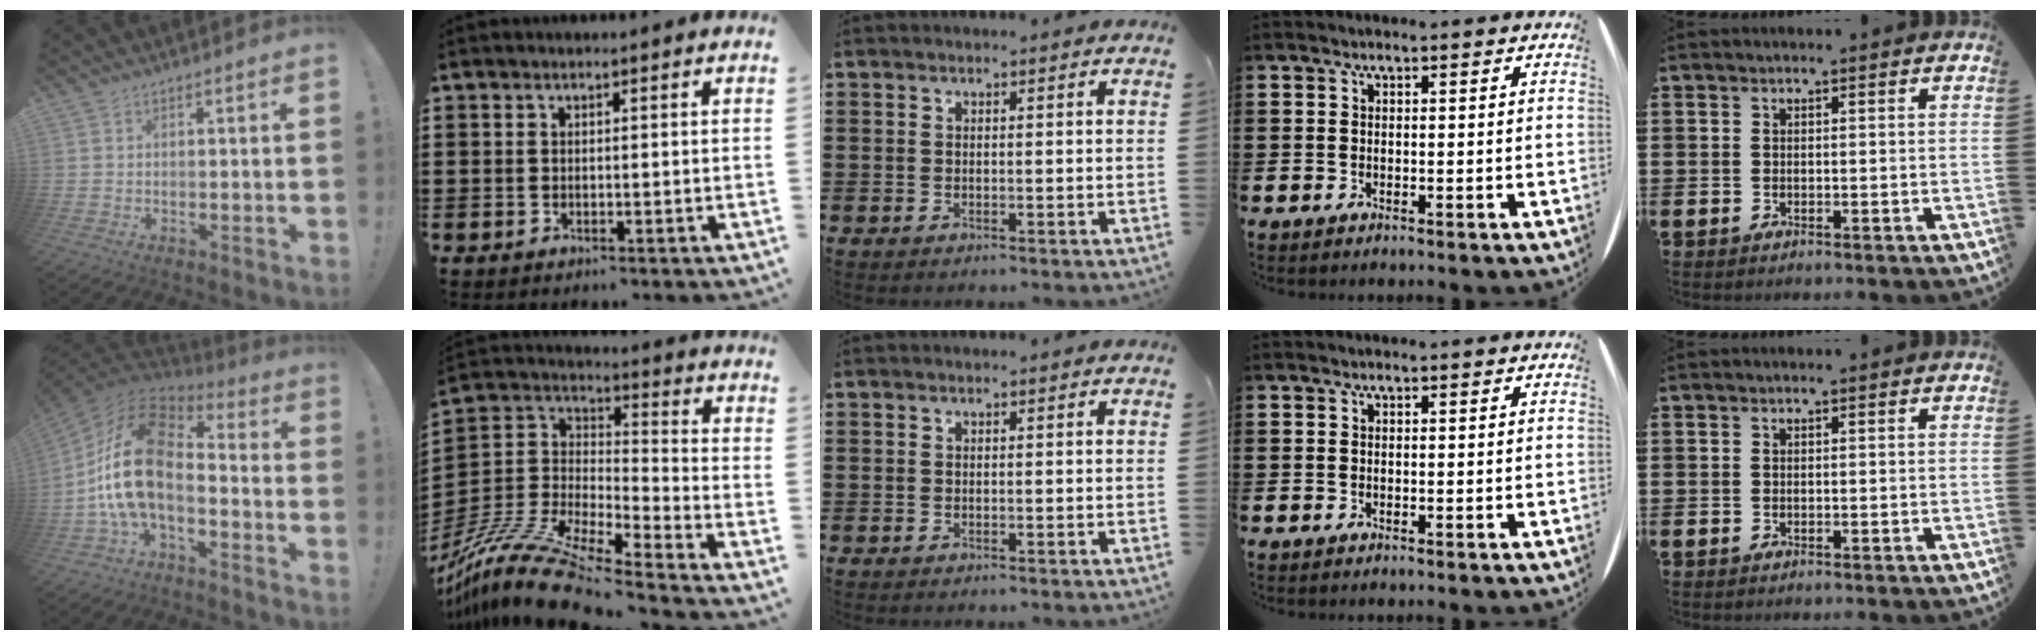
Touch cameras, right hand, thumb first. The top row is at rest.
{"thumb": {"total": 18.8, "force": [-0.9, 10.6, 15.6], "torque": [-0.311, 0.006, -0.011]}, "index": {"total": 13.3, "force": [-11.4, 1.6, 6.8], "torque": [-0.150, 0.018, -0.228]}}